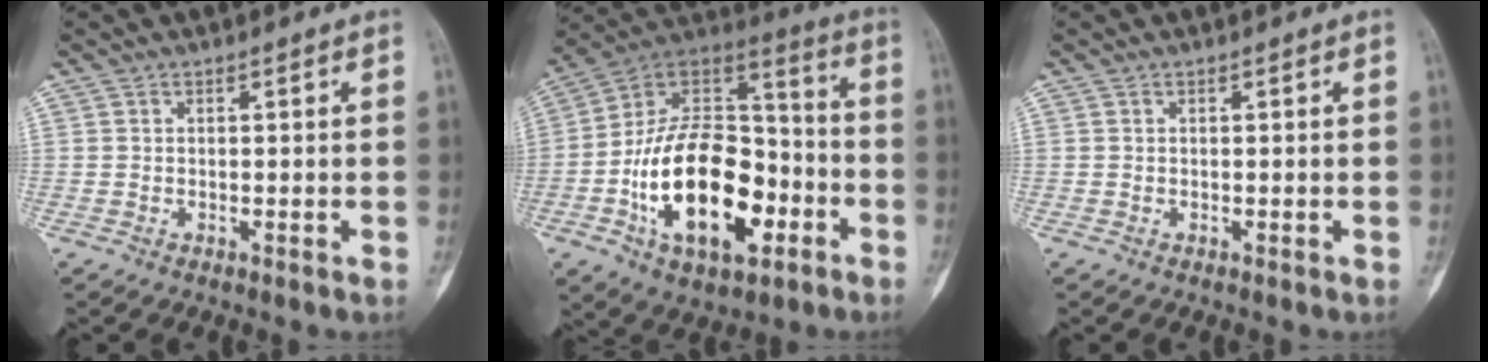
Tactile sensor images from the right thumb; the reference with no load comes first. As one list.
[{"total": 26.3, "force": [-8.1, 14.7, 20.3], "torque": [-0.330, 0.055, -0.126]}, {"total": 0.0}]